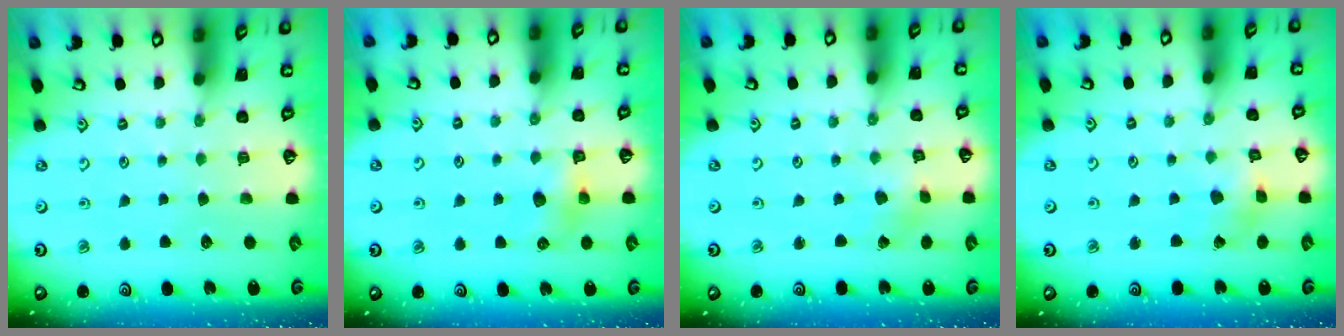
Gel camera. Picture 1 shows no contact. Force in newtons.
{"total": 5.5, "press": 5.4, "slide": 0.7}
{"total": 1.1, "press": 1.0, "slide": 0.1}
{"total": 2.4, "press": 2.4, "slide": 0.5}